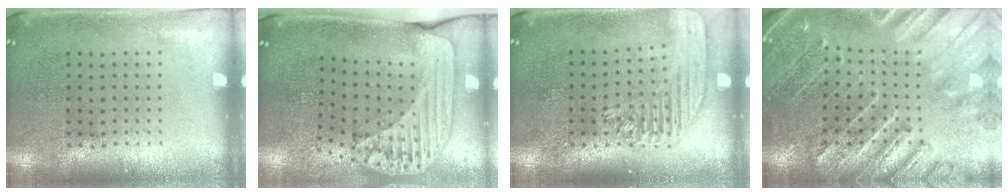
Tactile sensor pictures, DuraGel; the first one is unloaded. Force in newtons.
{"total": 2.4, "press": 1.7, "slide": 1.6}
{"total": 1.7, "press": 1.5, "slide": 0.7}
{"total": 3.2, "press": 3.0, "slide": 1.1}